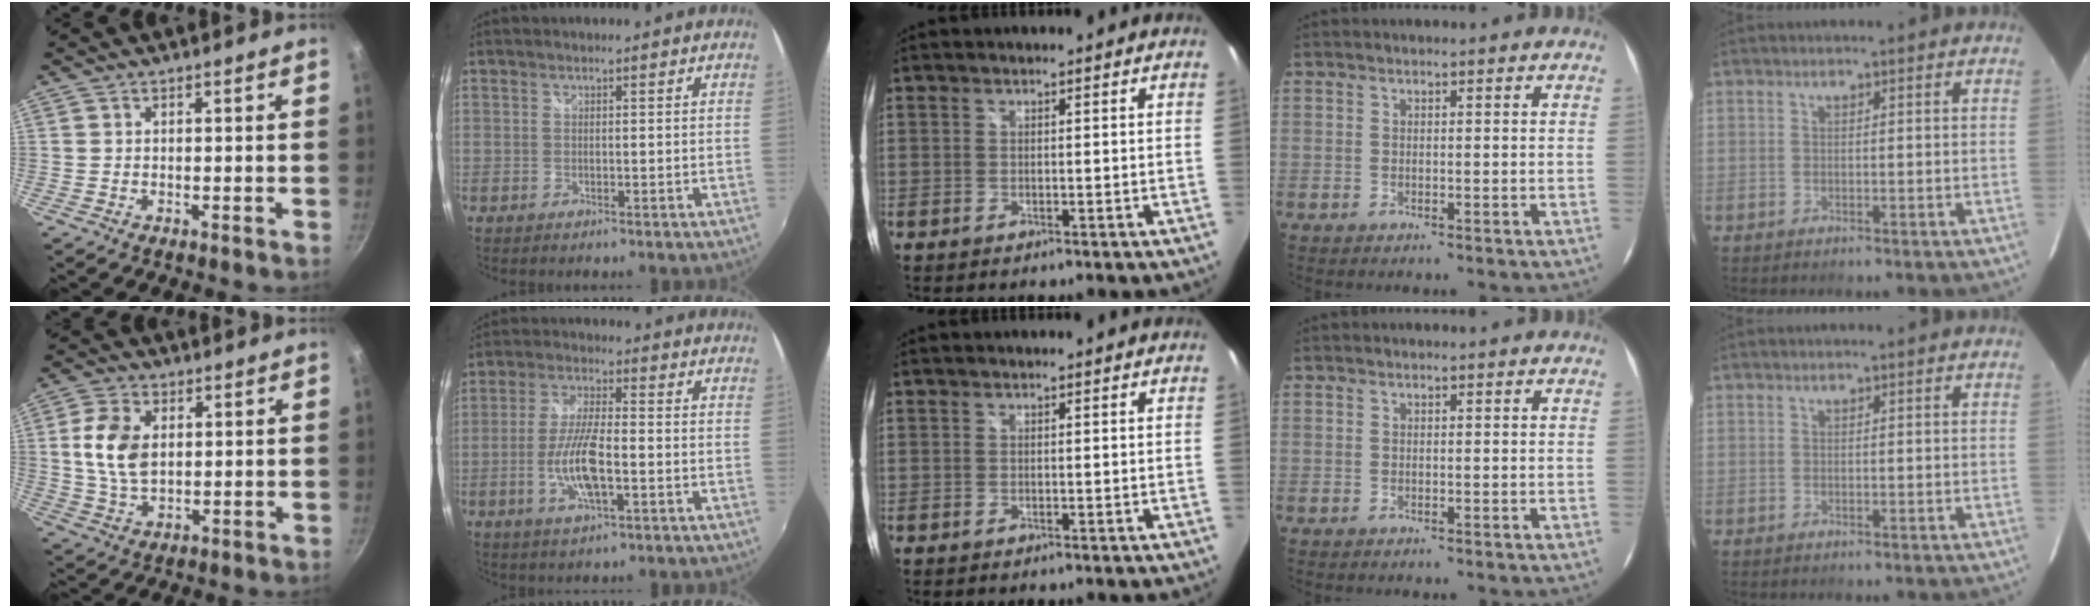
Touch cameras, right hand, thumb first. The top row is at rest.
{"thumb": {"total": 9.4, "force": [1.6, 5.9, 7.2], "torque": [-0.128, -0.003, 0.032]}, "index": {"total": 9.2, "force": [-2.8, 2.4, 8.4], "torque": [-0.171, -0.002, -0.055]}}